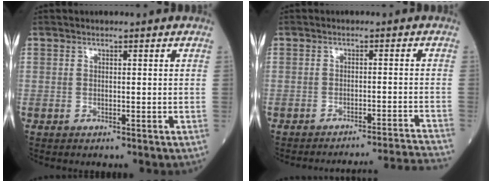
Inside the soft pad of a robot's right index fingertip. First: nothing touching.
{"total": 13.3, "force": [-12.7, -3.7, 1.2], "torque": [0.011, -0.020, -0.156]}